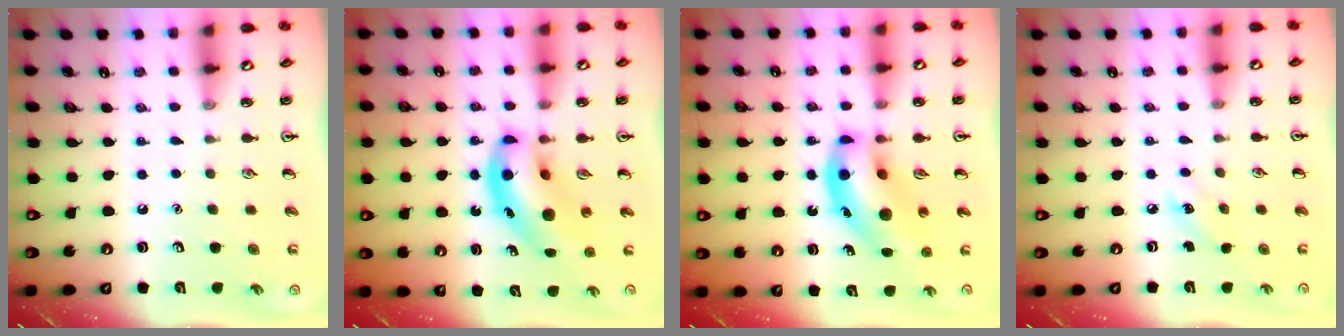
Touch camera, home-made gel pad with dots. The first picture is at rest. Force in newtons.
{"total": 11.9, "press": 11.4, "slide": 3.3}
{"total": 13.6, "press": 13.1, "slide": 3.7}
{"total": 5.0, "press": 4.8, "slide": 1.3}